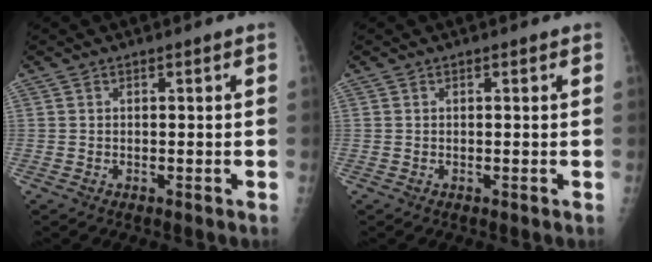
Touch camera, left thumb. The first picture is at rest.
{"total": 0.0}